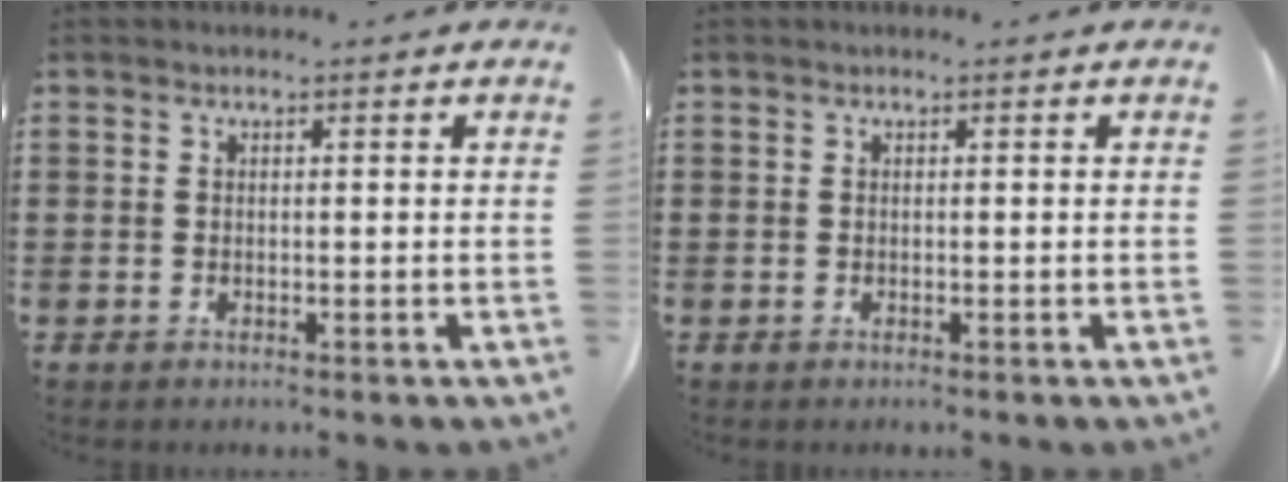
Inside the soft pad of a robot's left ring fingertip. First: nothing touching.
{"total": 0.0}